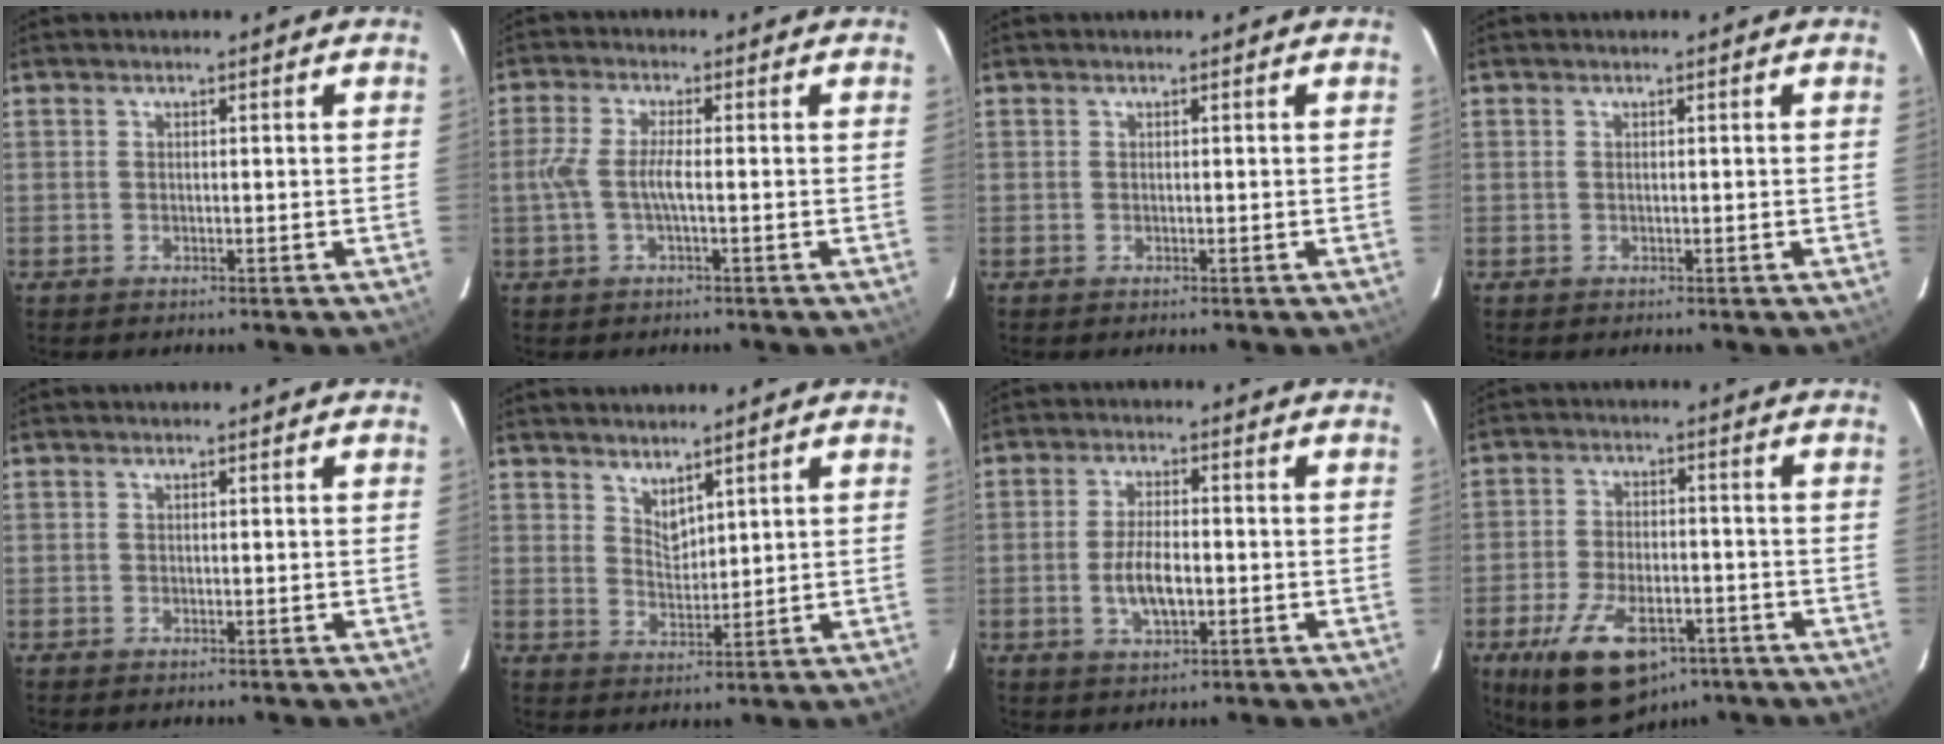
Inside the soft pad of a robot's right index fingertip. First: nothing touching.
{"total": 4.5, "force": [-1.0, 0.3, 4.3], "torque": [-0.095, 0.000, -0.019]}
{"total": 0.0}
{"total": 0.0}
{"total": 0.0}
{"total": 3.8, "force": [3.3, 1.3, 1.5], "torque": [-0.022, -0.006, 0.060]}
{"total": 6.4, "force": [-1.5, 2.7, 5.6], "torque": [-0.114, -0.003, -0.025]}
{"total": 15.7, "force": [-9.1, 7.6, 10.2], "torque": [-0.206, -0.019, -0.146]}